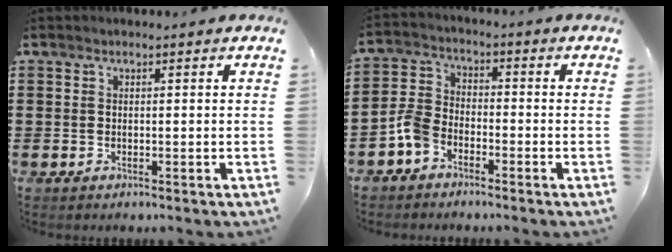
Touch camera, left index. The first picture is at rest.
{"total": 4.8, "force": [-3.2, 2.7, 2.3], "torque": [-0.068, 0.003, -0.068]}